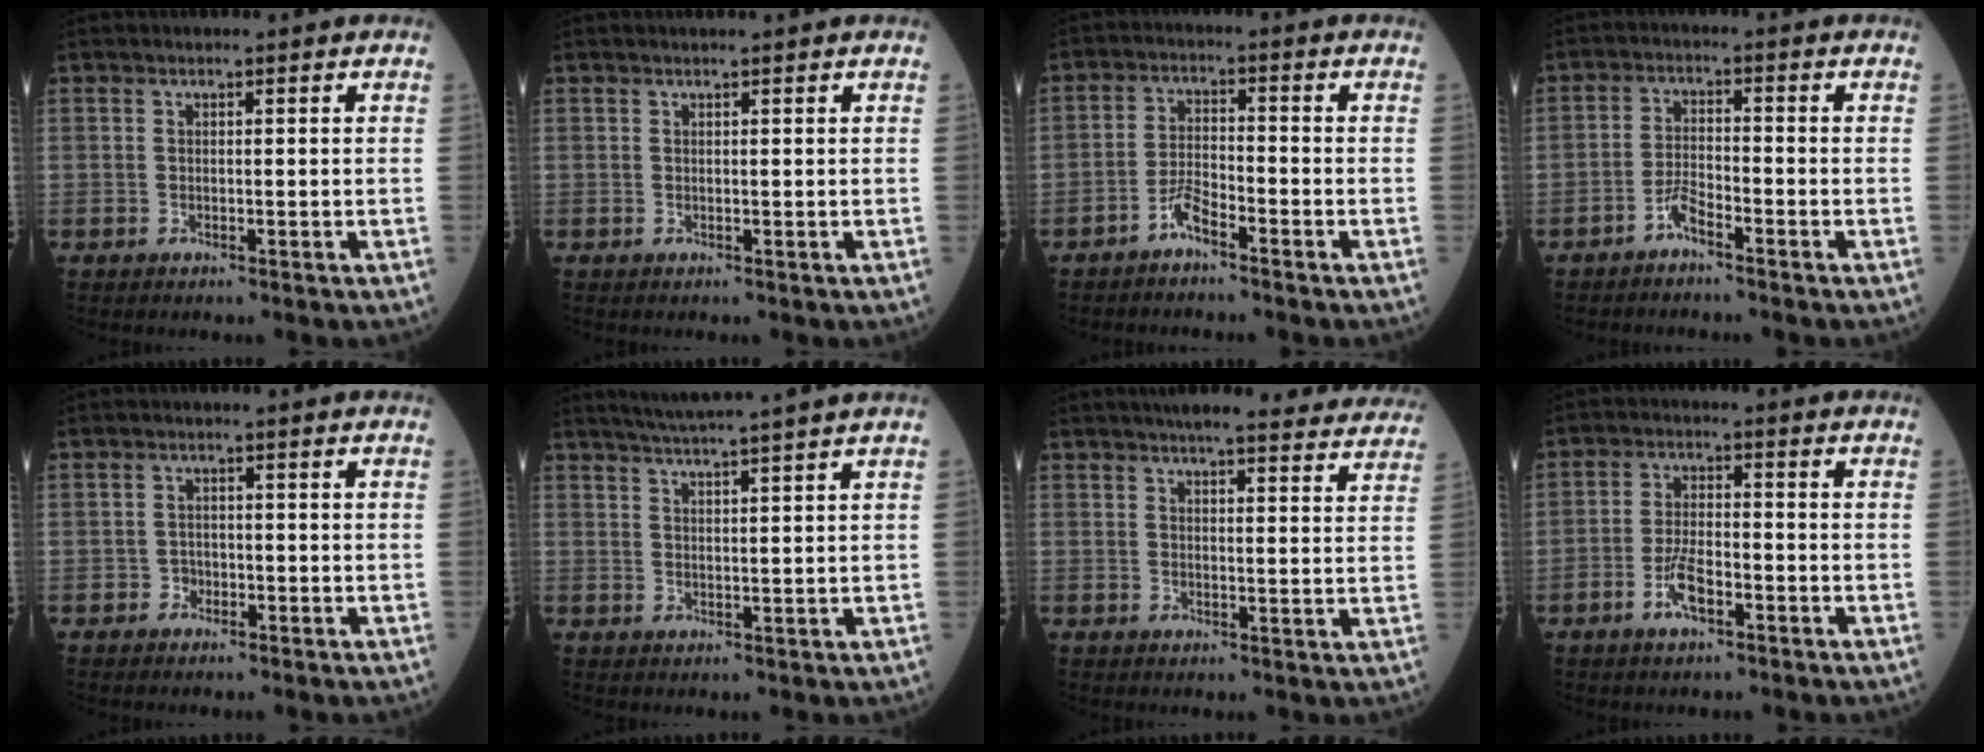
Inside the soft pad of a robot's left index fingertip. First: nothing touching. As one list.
[{"total": 1.0, "force": [0.9, -0.1, 0.4], "torque": [-0.006, 0.010, 0.019]}, {"total": 3.6, "force": [-2.8, 0.5, 2.1], "torque": [-0.044, 0.000, -0.057]}, {"total": 3.0, "force": [-2.4, 0.4, 1.7], "torque": [-0.037, 0.000, -0.049]}, {"total": 1.4, "force": [-0.9, 1.0, 0.2], "torque": [0.002, 0.004, -0.018]}, {"total": 8.5, "force": [7.4, -1.7, 3.9], "torque": [-0.062, 0.015, 0.107]}, {"total": 19.4, "force": [17.9, 2.7, 7.1], "torque": [-0.079, -0.002, 0.205]}, {"total": 5.0, "force": [-2.7, 1.6, 3.9], "torque": [-0.082, 0.000, -0.051]}]